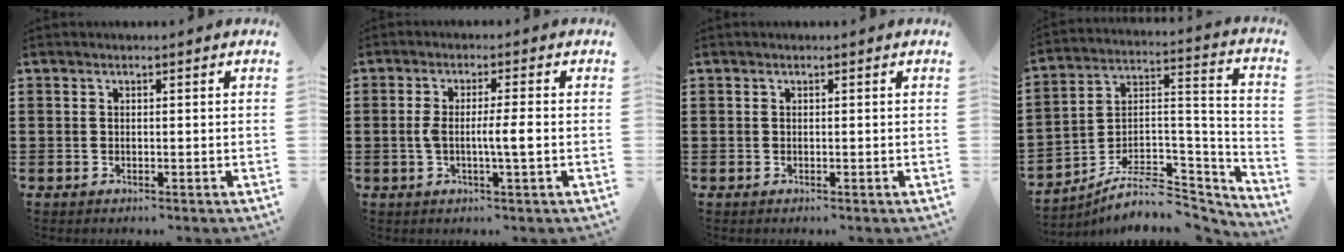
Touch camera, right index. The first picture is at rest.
{"total": 4.6, "force": [-0.6, 0.3, 4.5], "torque": [-0.096, -0.008, -0.020]}
{"total": 0.0}
{"total": 7.9, "force": [-6.1, 3.6, 3.6], "torque": [-0.057, 0.011, -0.111]}